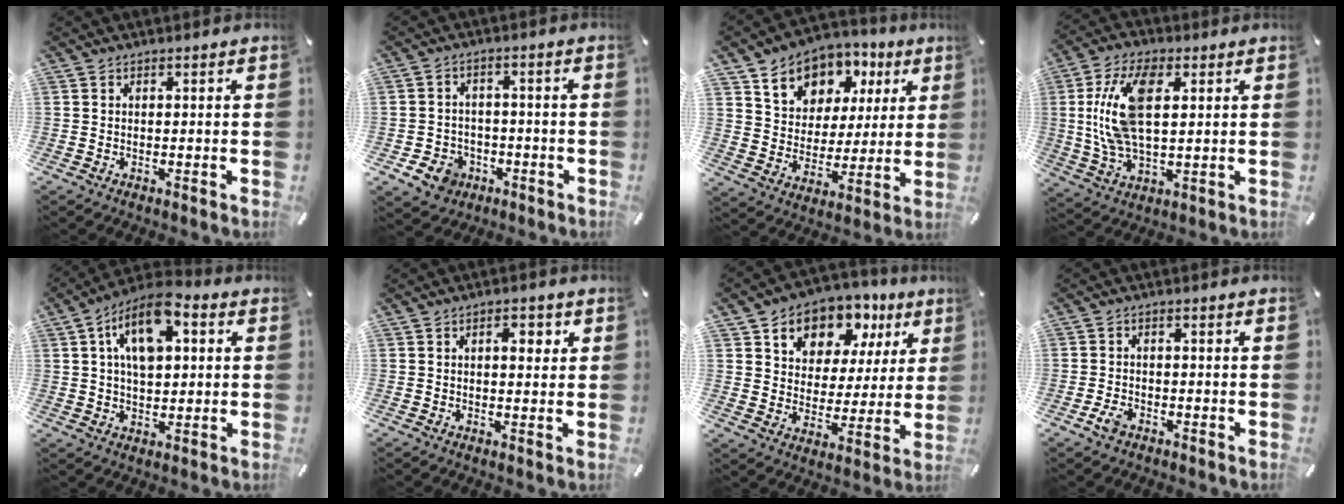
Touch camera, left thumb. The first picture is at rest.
{"total": 6.6, "force": [-3.0, 5.5, 2.1], "torque": [-0.046, 0.017, -0.057]}
{"total": 10.4, "force": [5.3, 8.7, 1.9], "torque": [-0.046, -0.037, 0.102]}
{"total": 14.8, "force": [3.4, 7.7, 12.2], "torque": [-0.274, 0.002, 0.056]}
{"total": 11.6, "force": [4.0, 6.9, 8.4], "torque": [-0.147, -0.006, 0.070]}
{"total": 3.9, "force": [1.2, 2.2, 3.1], "torque": [-0.034, -0.003, 0.009]}
{"total": 10.5, "force": [6.2, 8.2, 2.5], "torque": [-0.037, -0.050, 0.113]}
{"total": 3.0, "force": [-1.8, 1.7, 1.7], "torque": [-0.044, 0.002, -0.037]}